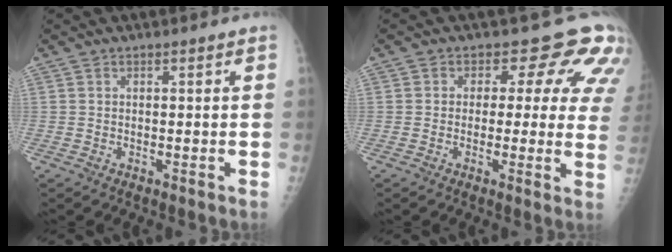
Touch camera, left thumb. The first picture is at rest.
{"total": 10.8, "force": [6.3, 6.5, 5.9], "torque": [-0.013, -0.019, 0.046]}